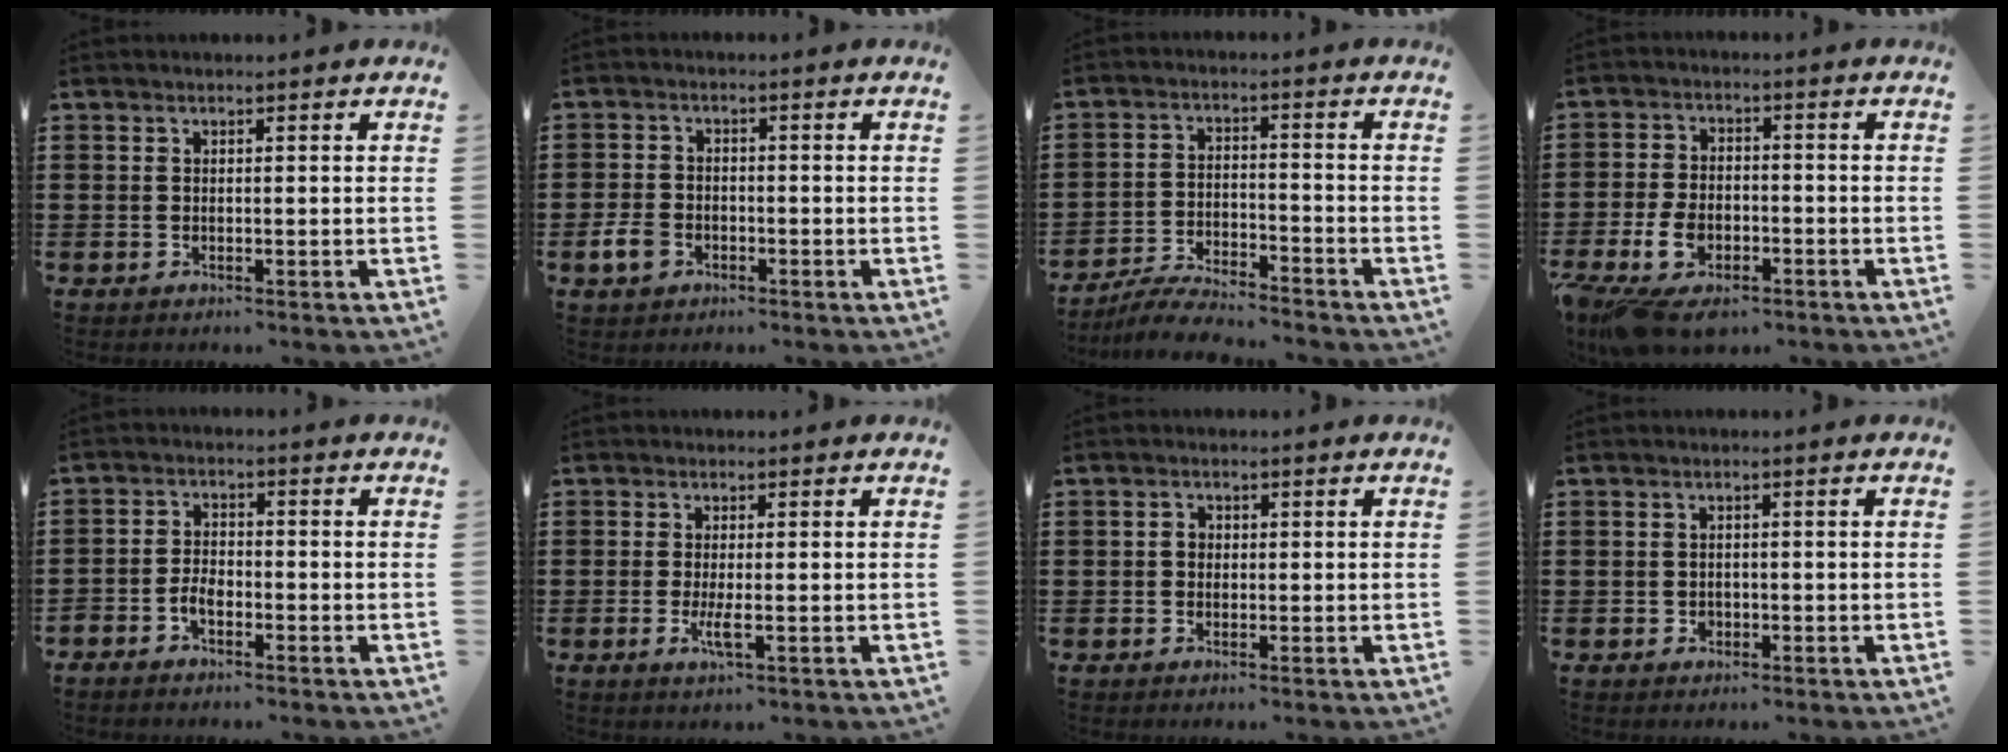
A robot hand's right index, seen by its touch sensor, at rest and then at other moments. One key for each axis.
{"total": 3.8, "fx": -1.8, "fy": 2.6, "fz": 2.1, "tx": -0.062, "ty": -0.005, "tz": -0.040}
{"total": 5.4, "fx": -5.2, "fy": 0.2, "fz": 1.4, "tx": -0.030, "ty": 0.000, "tz": -0.102}
{"total": 6.5, "fx": -3.7, "fy": 3.6, "fz": 3.9, "tx": -0.101, "ty": 0.000, "tz": -0.074}
{"total": 2.8, "fx": -1.7, "fy": 1.3, "fz": 1.7, "tx": -0.040, "ty": 0.004, "tz": -0.036}
{"total": 2.9, "fx": -0.7, "fy": 0.5, "fz": 2.7, "tx": -0.062, "ty": -0.008, "tz": -0.017}
{"total": 1.2, "fx": 0.0, "fy": 1.1, "fz": 0.6, "tx": -0.013, "ty": 0.005, "tz": -0.001}
{"total": 1.1, "fx": -0.4, "fy": 0.9, "fz": 0.4, "tx": -0.010, "ty": 0.002, "tz": -0.009}